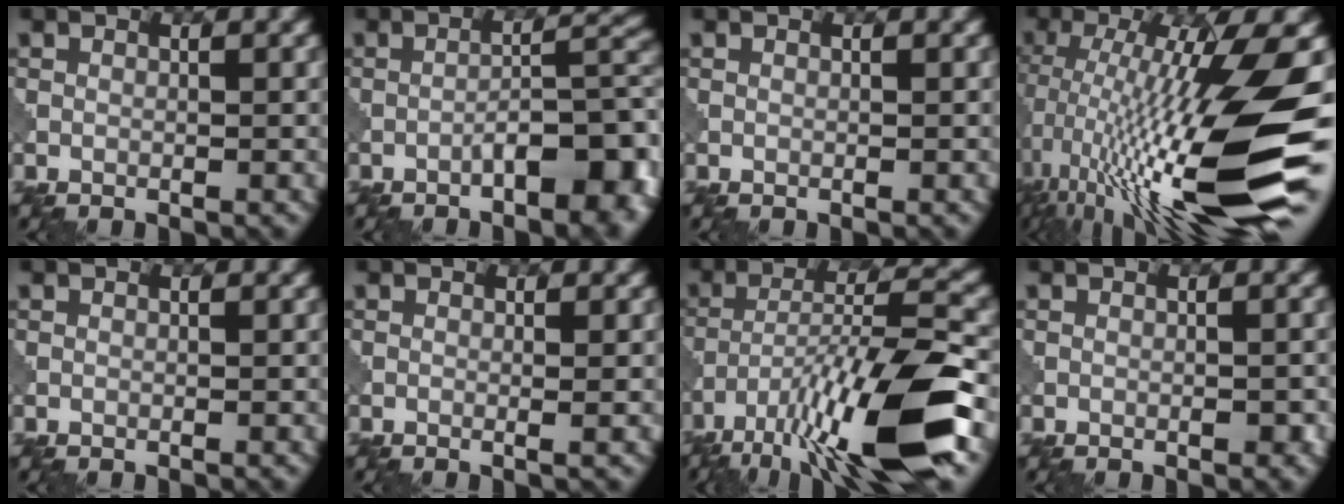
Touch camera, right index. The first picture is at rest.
{"total": 8.7, "force": [-4.0, 2.9, 7.2], "torque": [-0.088, 0.015, -0.051]}
{"total": 0.0}
{"total": 16.5, "force": [-4.3, 3.3, 15.6], "torque": [-0.290, 0.001, -0.065]}
{"total": 0.0}
{"total": 0.9, "force": [-0.1, 0.2, 0.9], "torque": [-0.012, -0.001, -0.004]}
{"total": 12.6, "force": [-7.3, 2.2, 10.0], "torque": [-0.172, 0.010, -0.129]}
{"total": 1.2, "force": [-0.4, 0.5, 1.0], "torque": [-0.017, 0.000, -0.006]}